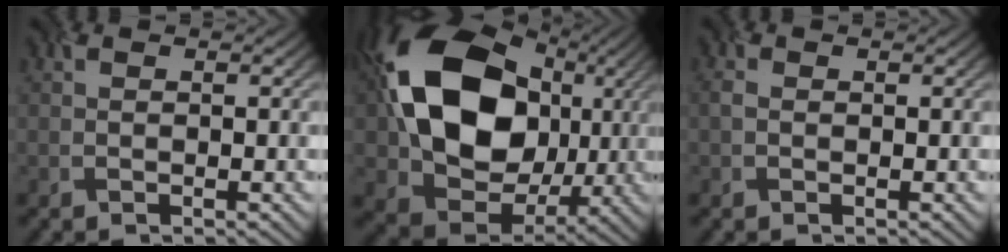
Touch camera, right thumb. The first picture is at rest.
{"total": 17.9, "force": [2.6, 13.9, 11.1], "torque": [-0.228, -0.013, 0.056]}
{"total": 0.6, "force": [0.0, 0.4, 0.3], "torque": [-0.010, 0.001, -0.003]}